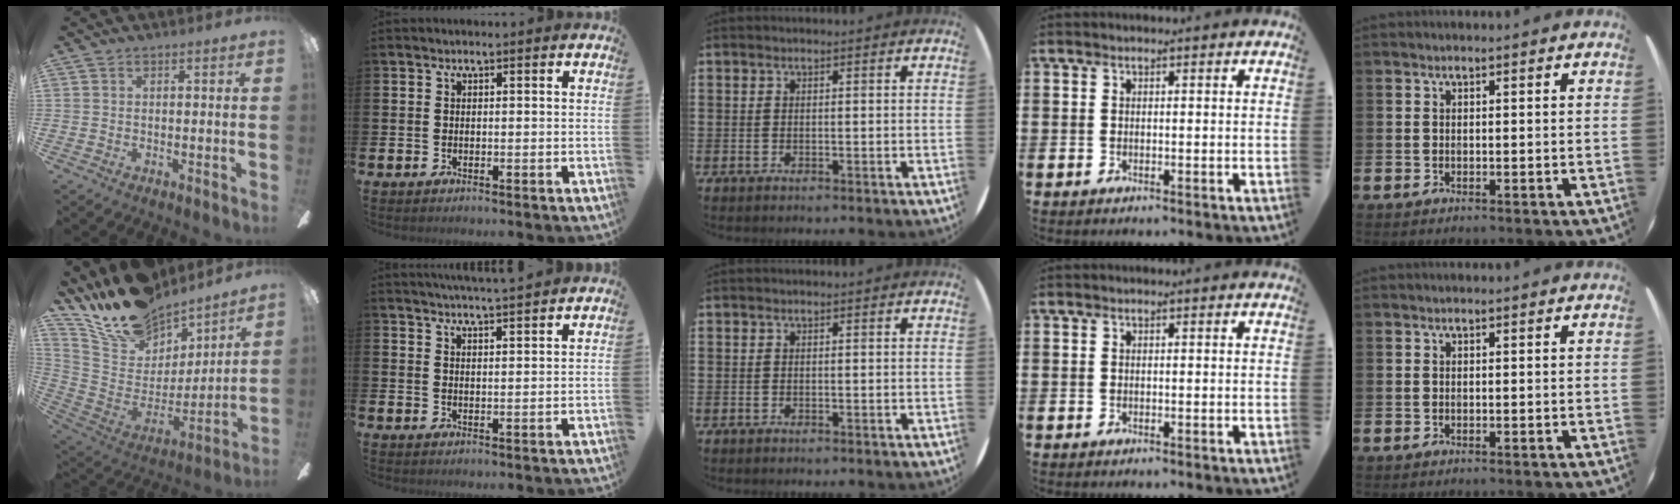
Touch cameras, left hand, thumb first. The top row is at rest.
{"thumb": {"total": 18.1, "force": [15.8, 7.3, 5.2], "torque": [-0.120, -0.120, 0.286]}, "index": {"total": 3.8, "force": [3.8, -0.6, 0.1], "torque": [-0.003, -0.022, 0.067]}}